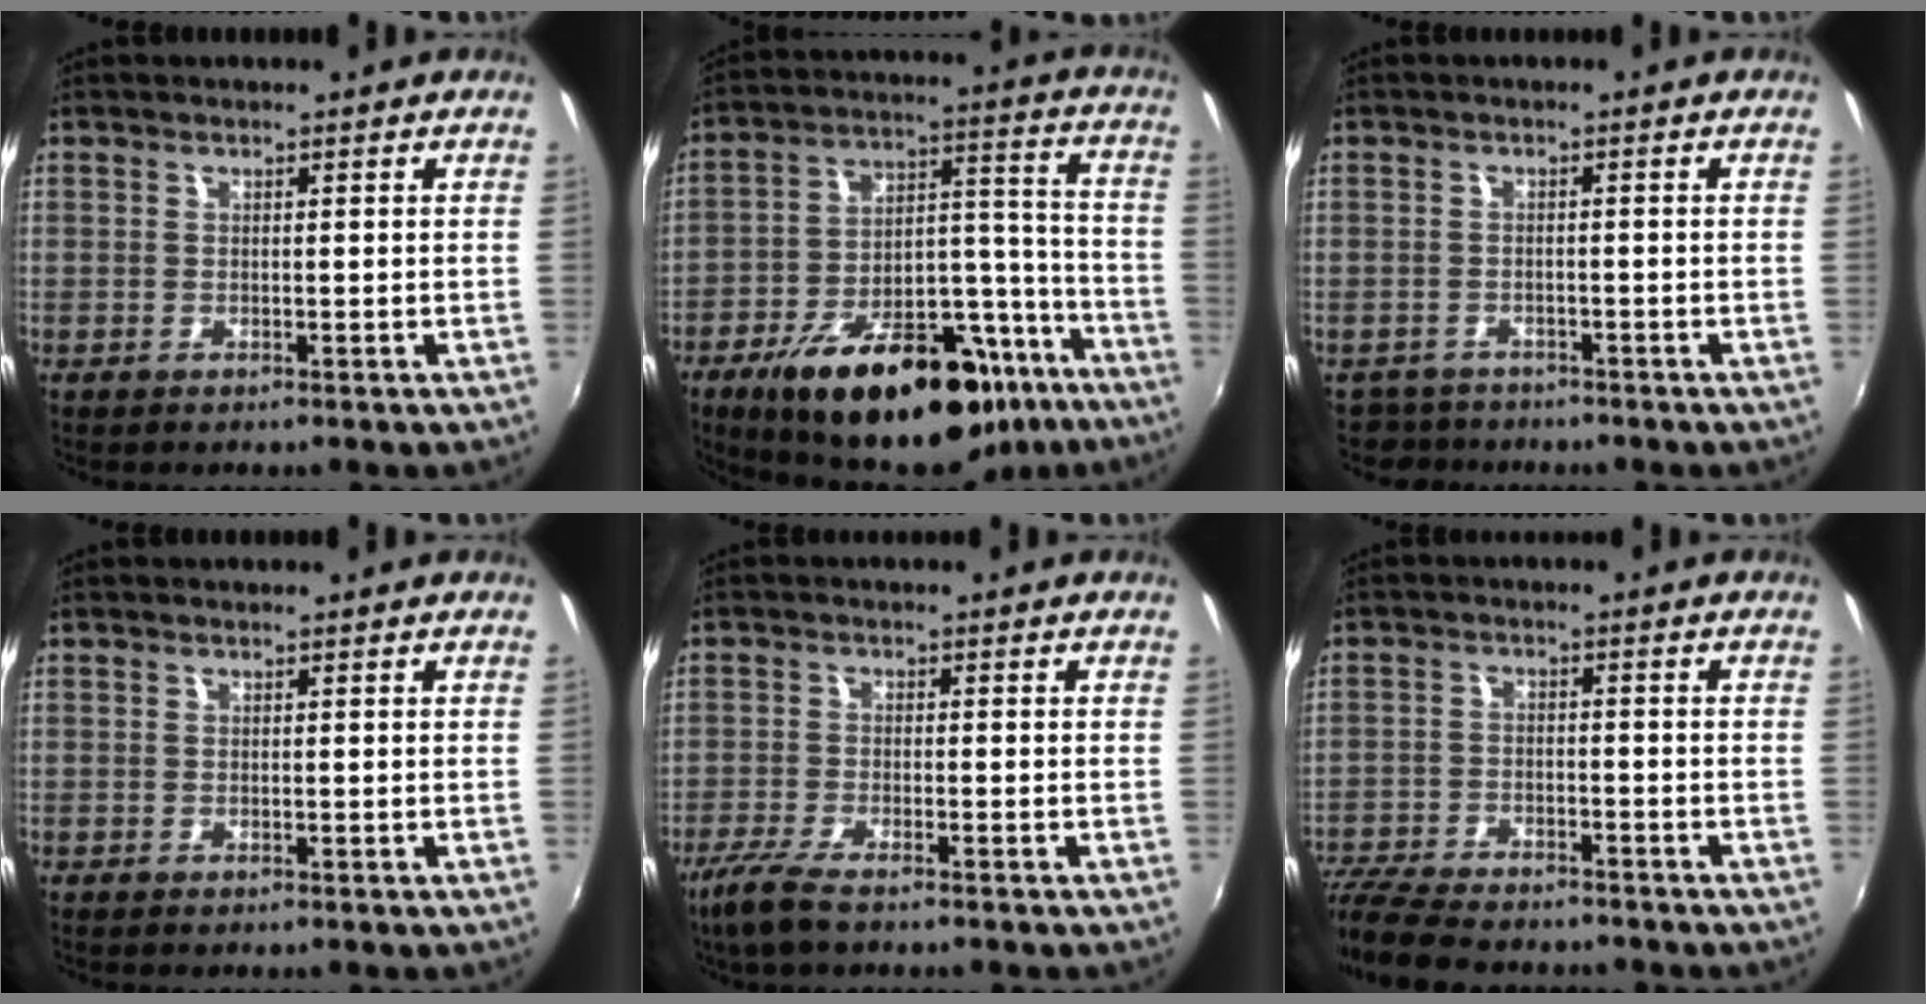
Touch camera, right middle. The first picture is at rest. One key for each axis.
{"total": 28.1, "fx": -18.7, "fy": 11.6, "fz": 17.4, "tx": -0.269, "ty": 0.023, "tz": -0.262}
{"total": 3.8, "fx": -3.2, "fy": 1.9, "fz": -0.1, "tx": -0.014, "ty": -0.006, "tz": -0.057}
{"total": 0.0}
{"total": 6.2, "fx": -4.6, "fy": 1.2, "fz": 3.9, "tx": -0.105, "ty": -0.019, "tz": -0.093}
{"total": 13.3, "fx": -11.5, "fy": 3.8, "fz": 5.6, "tx": -0.143, "ty": -0.028, "tz": -0.200}